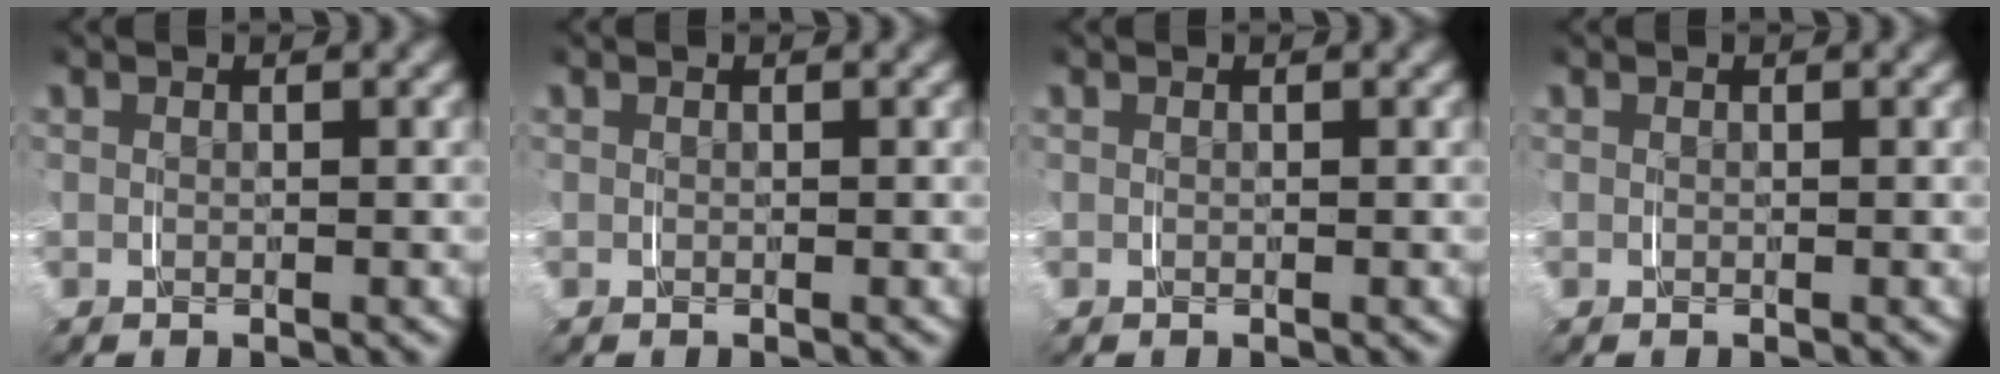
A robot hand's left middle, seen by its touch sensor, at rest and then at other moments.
{"total": 0.0}
{"total": 0.0}
{"total": 0.0}